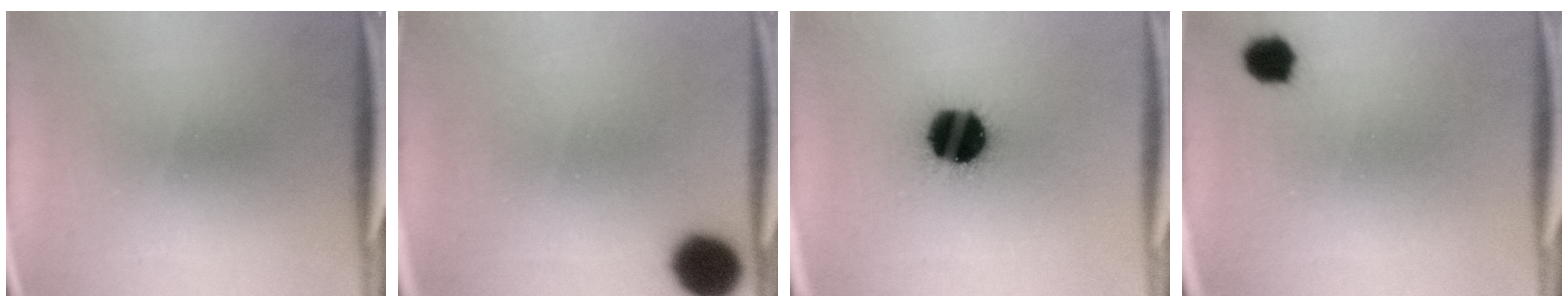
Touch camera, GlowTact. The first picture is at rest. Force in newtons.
{"total": 10.4}
{"total": 17.7}
{"total": 4.4}